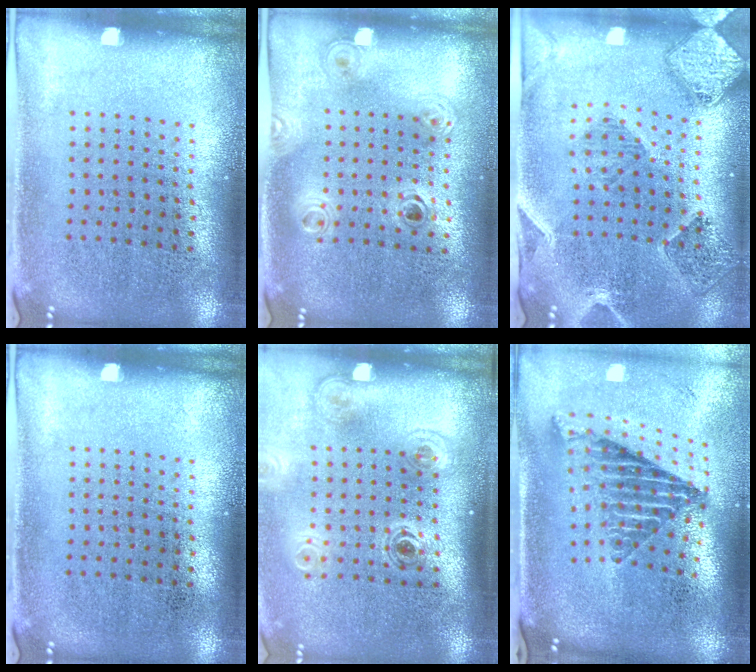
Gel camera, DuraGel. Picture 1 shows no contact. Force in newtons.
{"total": 1.2, "press": 1.0, "slide": 0.6}
{"total": 1.6, "press": 1.5, "slide": 0.4}
{"total": 0.0}
{"total": 1.9, "press": 1.3, "slide": 1.4}
{"total": 2.6, "press": 1.7, "slide": 1.9}